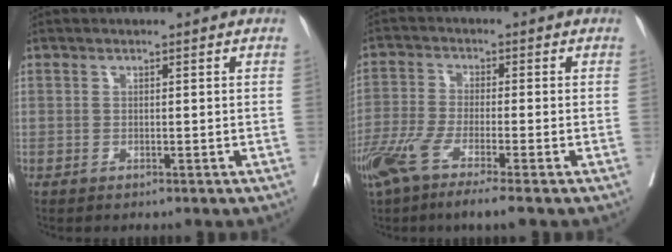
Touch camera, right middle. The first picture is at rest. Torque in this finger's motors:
{"motor_torque": [1.18, -0.96, 0.22, 0.10]}